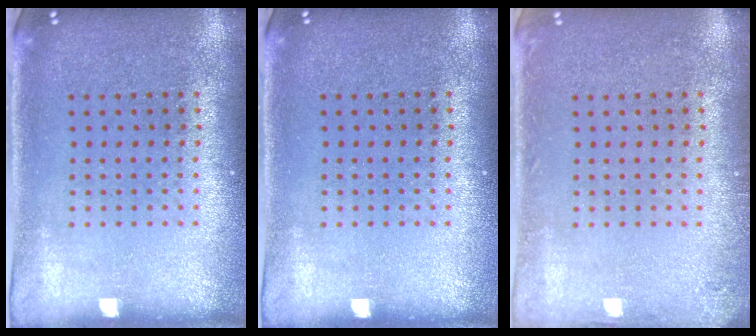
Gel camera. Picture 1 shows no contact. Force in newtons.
{"total": 0.0}
{"total": 1.1, "press": 1.1, "slide": 0.1}